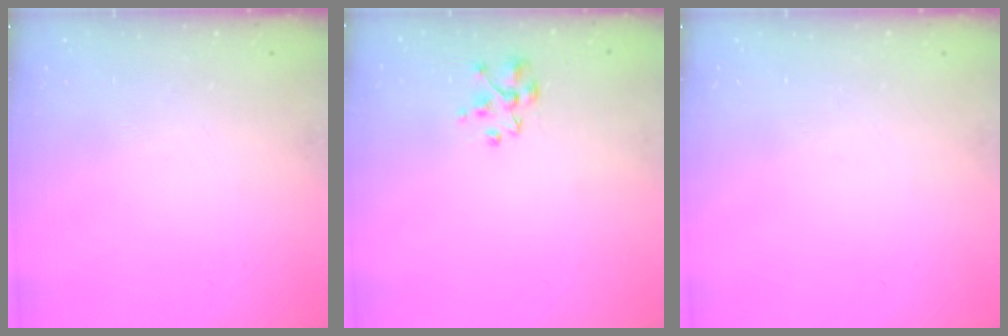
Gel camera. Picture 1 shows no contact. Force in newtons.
{"total": 2.8, "press": 2.8, "slide": 0.2}
{"total": 0.0}